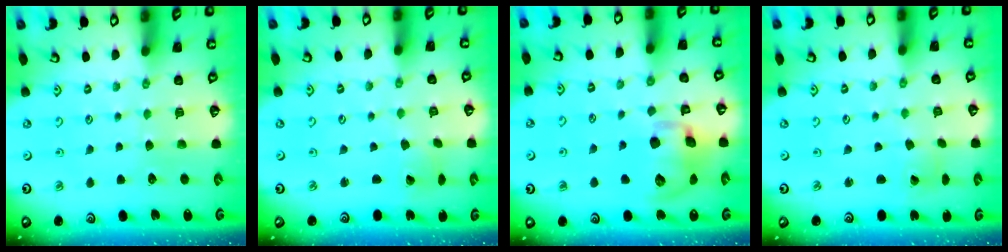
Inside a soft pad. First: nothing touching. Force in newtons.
{"total": 0.6, "press": 0.6, "slide": 0.1}
{"total": 16.9, "press": 16.7, "slide": 2.6}
{"total": 0.7, "press": 0.7, "slide": 0.1}